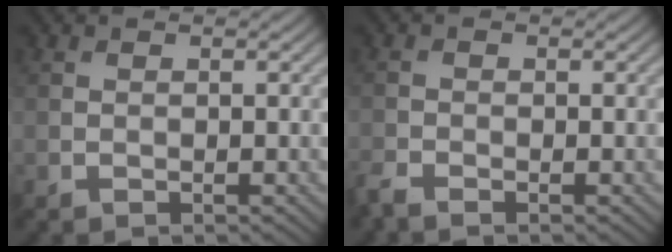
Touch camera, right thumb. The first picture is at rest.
{"total": 1.8, "force": [-1.6, 0.3, 0.7], "torque": [-0.022, -0.010, -0.042]}